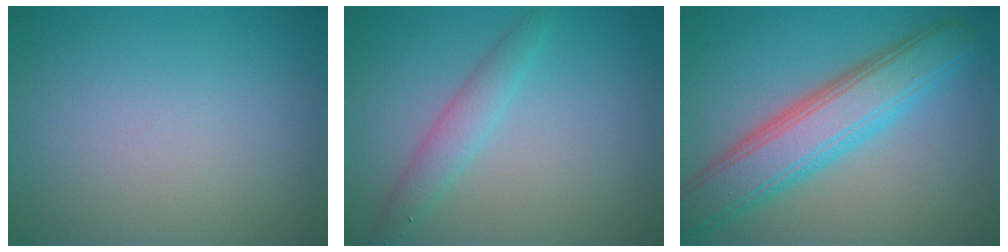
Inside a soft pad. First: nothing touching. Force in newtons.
{"total": 2.3, "press": 2.3, "slide": 0.0}
{"total": 7.2, "press": 7.2, "slide": 0.1}